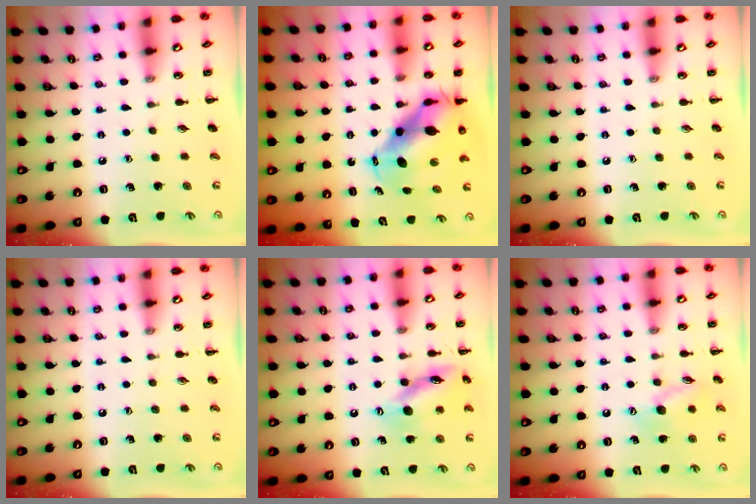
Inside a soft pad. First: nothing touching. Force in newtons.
{"total": 10.8, "press": 10.4, "slide": 3.0}
{"total": 0.0}
{"total": 0.0}
{"total": 13.7, "press": 13.6, "slide": 1.4}
{"total": 9.9, "press": 9.9, "slide": 0.7}